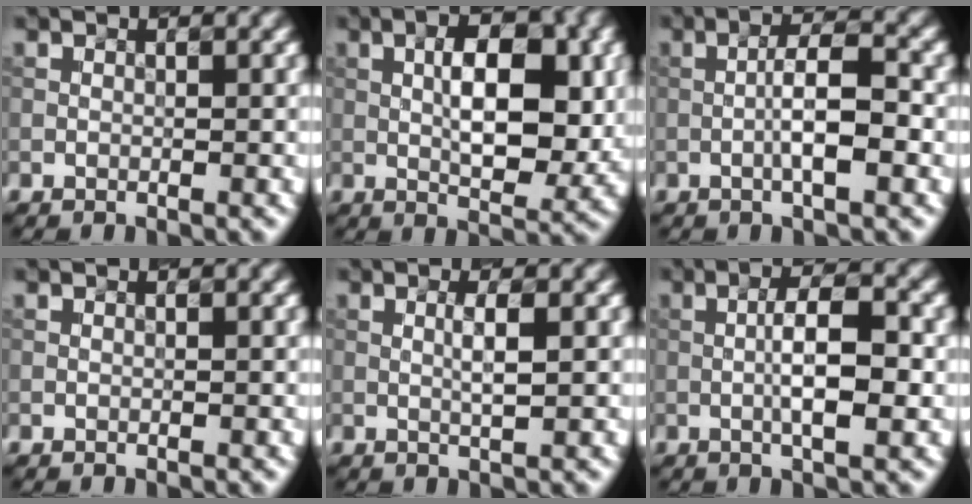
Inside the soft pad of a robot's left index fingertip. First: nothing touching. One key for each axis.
{"total": 7.1, "fx": 0.7, "fy": 3.0, "fz": 6.4, "tx": -0.096, "ty": -0.001, "tz": 0.012}
{"total": 4.4, "fx": -1.0, "fy": 0.9, "fz": 4.2, "tx": -0.074, "ty": 0.010, "tz": -0.021}
{"total": 0.0}
{"total": 1.9, "fx": 0.2, "fy": 0.3, "fz": 1.9, "tx": -0.034, "ty": 0.006, "tz": 0.001}
{"total": 5.2, "fx": -0.4, "fy": 1.3, "fz": 5.0, "tx": -0.090, "ty": 0.008, "tz": -0.011}